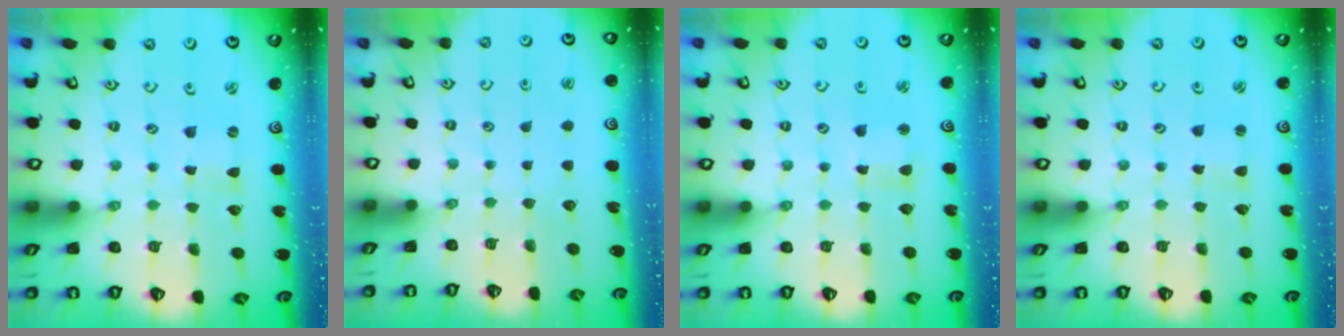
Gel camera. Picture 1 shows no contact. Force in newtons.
{"total": 0.0}
{"total": 3.3, "press": 3.3, "slide": 0.4}
{"total": 2.1, "press": 2.1, "slide": 0.3}